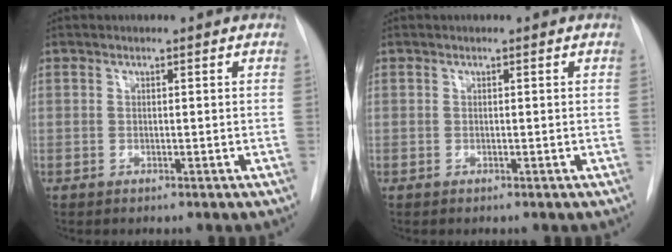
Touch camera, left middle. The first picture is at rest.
{"total": 0.0}